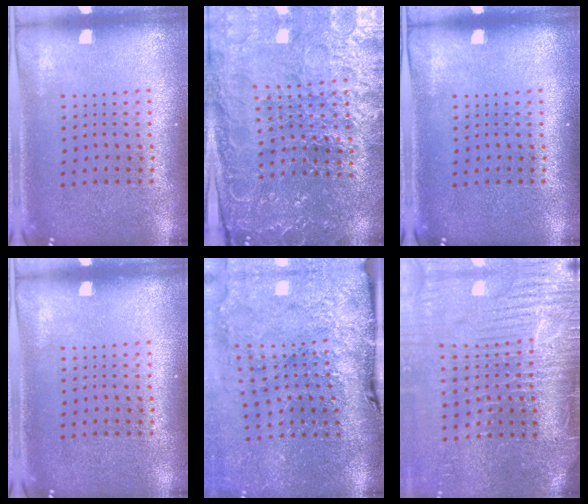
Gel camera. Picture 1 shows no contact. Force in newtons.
{"total": 4.1, "press": 4.0, "slide": 0.8}
{"total": 0.0}
{"total": 0.0}
{"total": 3.9, "press": 3.3, "slide": 2.2}
{"total": 5.0, "press": 4.3, "slide": 2.6}